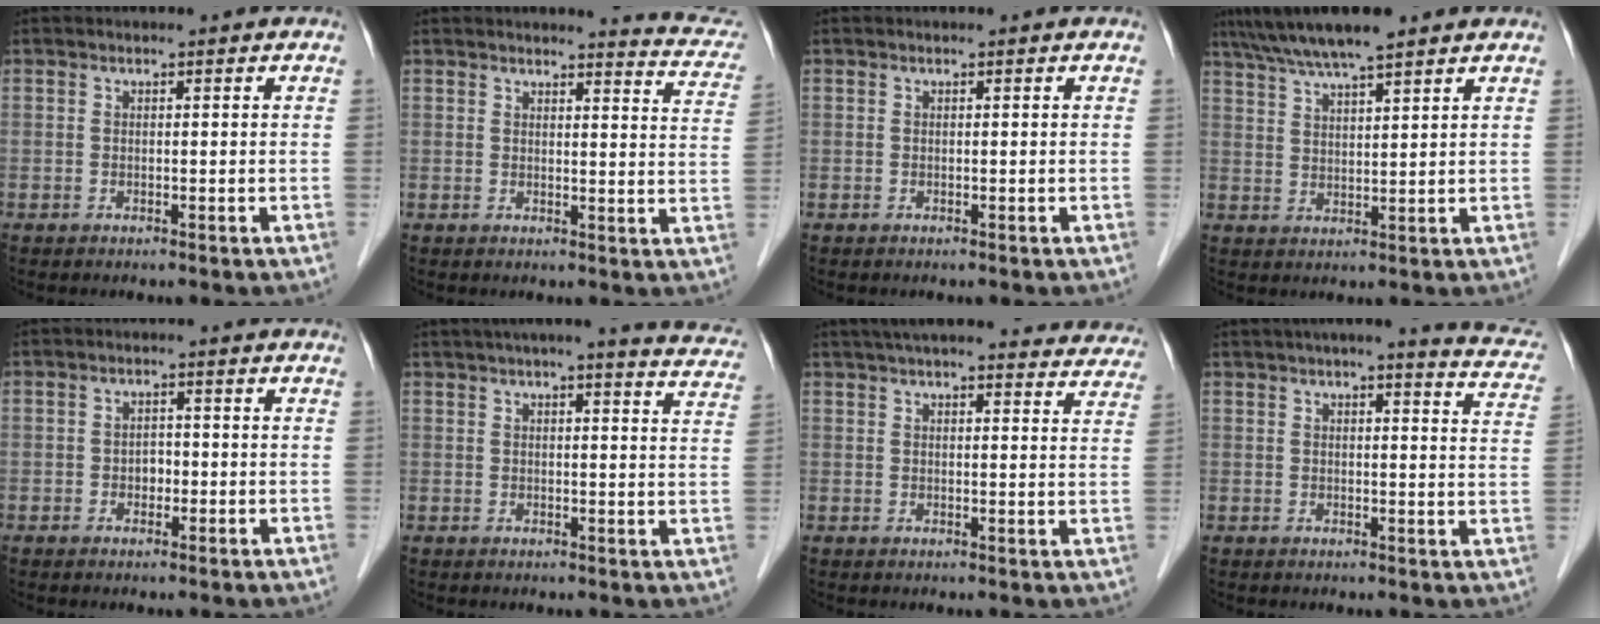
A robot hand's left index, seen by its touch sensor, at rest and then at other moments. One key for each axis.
{"total": 7.8, "fx": 7.7, "fy": 0.8, "fz": 1.4, "tx": -0.002, "ty": -0.038, "tz": 0.060}
{"total": 0.0}
{"total": 8.7, "fx": 7.1, "fy": 0.6, "fz": 5.0, "tx": -0.086, "ty": 0.028, "tz": 0.121}
{"total": 2.0, "fx": -0.7, "fy": 1.4, "fz": 1.2, "tx": -0.016, "ty": 0.003, "tz": -0.010}
{"total": 15.7, "fx": 14.2, "fy": 1.2, "fz": 6.7, "tx": -0.078, "ty": -0.012, "tz": 0.155}
{"total": 24.0, "fx": 22.0, "fy": 4.1, "fz": 8.6, "tx": -0.125, "ty": -0.004, "tz": 0.265}
{"total": 13.4, "fx": 11.8, "fy": 1.4, "fz": 6.2, "tx": -0.064, "ty": -0.013, "tz": 0.118}